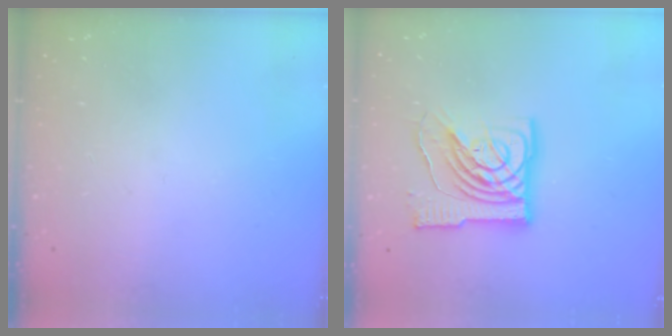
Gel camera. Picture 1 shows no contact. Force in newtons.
{"total": 13.9, "press": 13.8, "slide": 1.8}